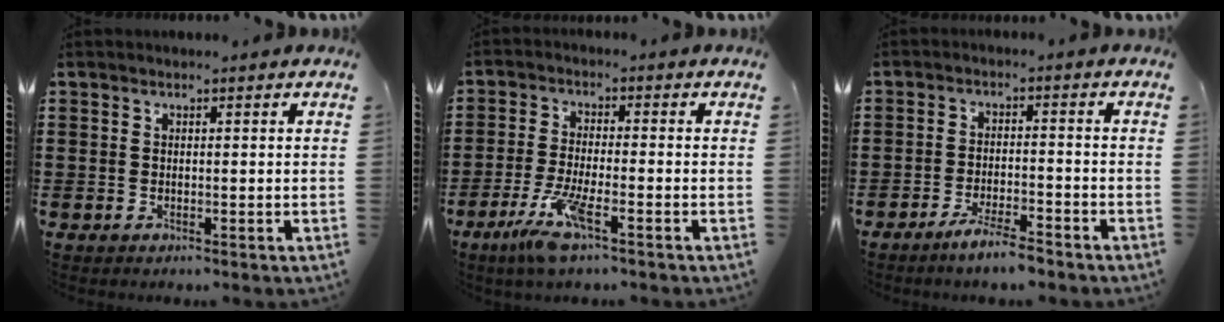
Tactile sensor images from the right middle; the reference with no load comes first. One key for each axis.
{"total": 6.6, "fx": -3.7, "fy": 1.0, "fz": 5.4, "tx": -0.118, "ty": -0.016, "tz": -0.068}
{"total": 4.2, "fx": -3.5, "fy": 0.1, "fz": 2.2, "tx": -0.045, "ty": -0.002, "tz": -0.066}